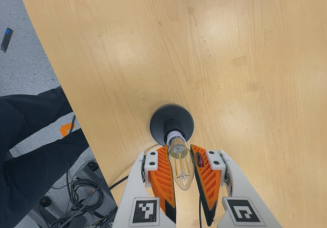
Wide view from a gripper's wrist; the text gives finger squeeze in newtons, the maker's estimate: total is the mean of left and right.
{"total": 19.6, "left": 21.3, "right": 17.9}